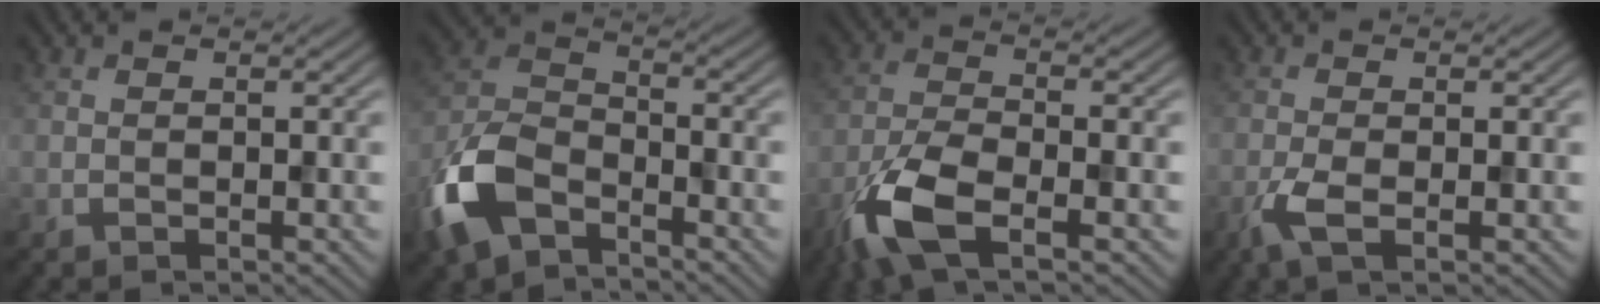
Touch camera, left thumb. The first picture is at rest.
{"total": 10.3, "force": [-6.1, 5.3, 6.3], "torque": [-0.151, -0.009, -0.139]}
{"total": 8.1, "force": [-4.3, 2.8, 6.3], "torque": [-0.142, -0.006, -0.100]}
{"total": 3.4, "force": [-1.5, 1.1, 2.9], "torque": [-0.069, -0.004, -0.034]}